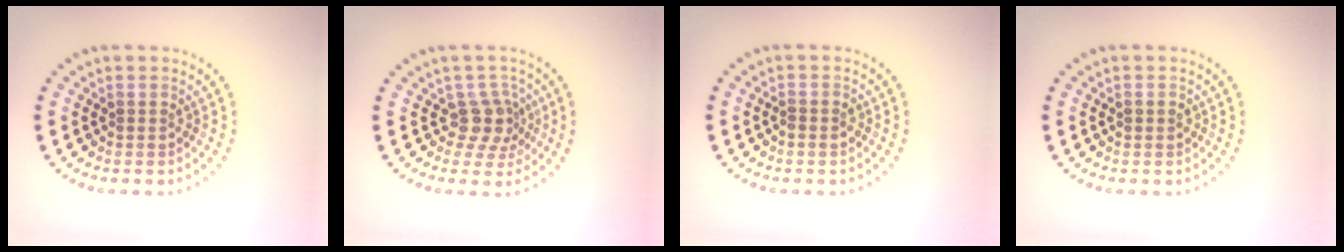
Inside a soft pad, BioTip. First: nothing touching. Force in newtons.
{"total": 2.7, "press": 2.0, "slide": 1.8}
{"total": 0.9, "press": 0.8, "slide": 0.4}
{"total": 0.9, "press": 0.9, "slide": 0.1}